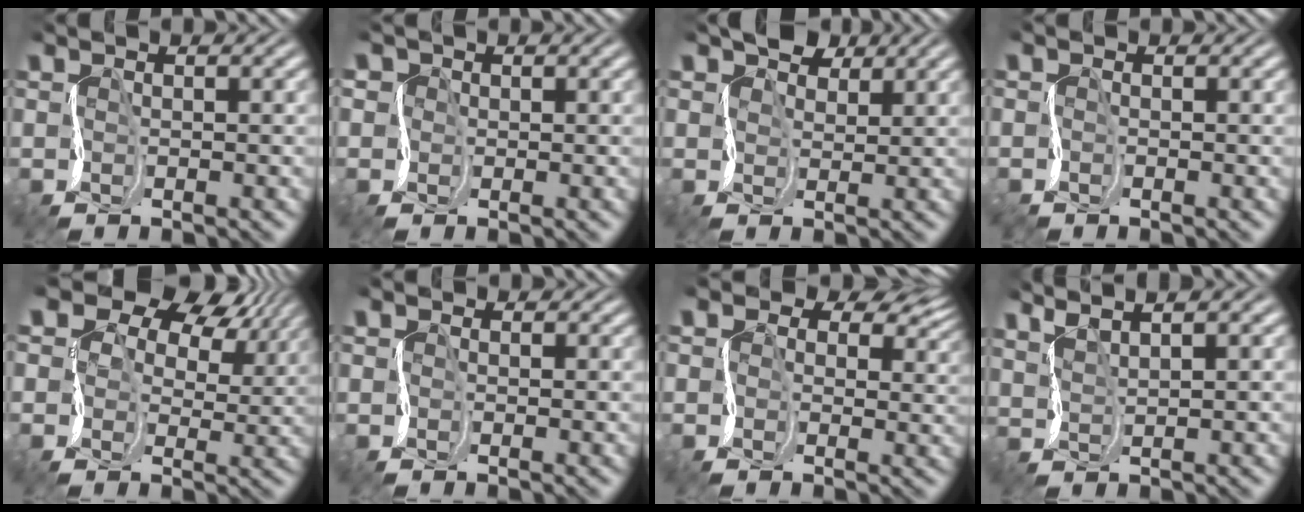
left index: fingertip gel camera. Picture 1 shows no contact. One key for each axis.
{"total": 1.8, "fx": 0.0, "fy": 1.7, "fz": 0.5, "tx": -0.006, "ty": 0.010, "tz": -0.012}
{"total": 3.4, "fx": 3.0, "fy": 1.6, "fz": 0.5, "tx": -0.025, "ty": 0.011, "tz": 0.043}
{"total": 0.6, "fx": -0.5, "fy": -0.1, "fz": -0.4, "tx": -0.005, "ty": -0.001, "tz": -0.008}
{"total": 14.5, "fx": 7.4, "fy": 9.9, "fz": 7.6, "tx": -0.161, "ty": 0.036, "tz": 0.107}
{"total": 1.2, "fx": 0.4, "fy": 1.1, "fz": 0.4, "tx": -0.010, "ty": 0.009, "tz": -0.010}
{"total": 10.2, "fx": 4.9, "fy": 6.8, "fz": 5.8, "tx": -0.105, "ty": 0.022, "tz": 0.050}
{"total": 3.6, "fx": 3.5, "fy": 0.3, "fz": 0.5, "tx": -0.019, "ty": 0.017, "tz": 0.043}